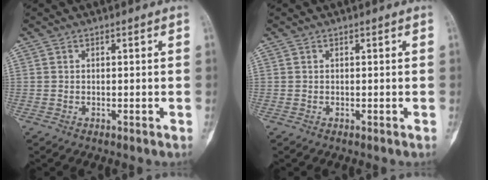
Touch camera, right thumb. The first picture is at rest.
{"total": 0.0}